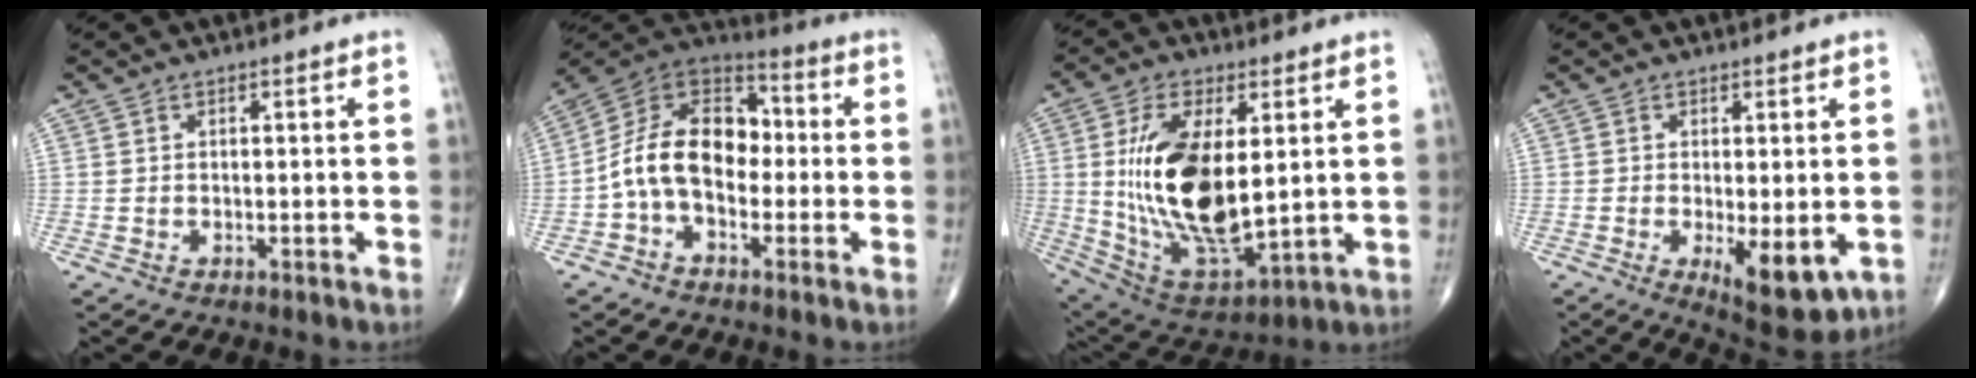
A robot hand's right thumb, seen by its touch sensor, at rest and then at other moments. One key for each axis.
{"total": 14.4, "fx": -2.1, "fy": 9.6, "fz": 10.5, "tx": -0.165, "ty": 0.050, "tz": -0.051}
{"total": 21.0, "fx": 2.5, "fy": 10.0, "fz": 18.3, "tx": -0.338, "ty": -0.024, "tz": 0.062}
{"total": 8.6, "fx": -2.1, "fy": 3.3, "fz": 7.7, "tx": -0.106, "ty": -0.021, "tz": -0.024}